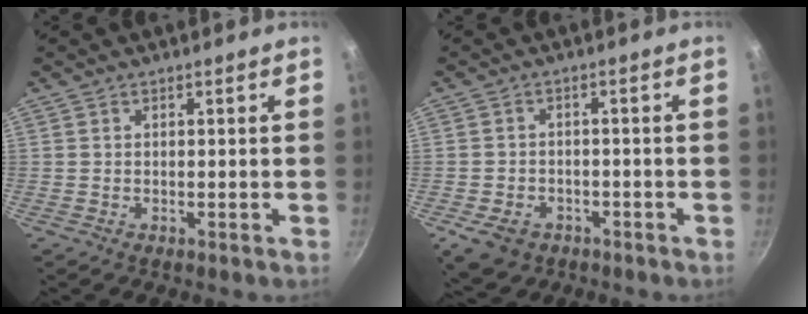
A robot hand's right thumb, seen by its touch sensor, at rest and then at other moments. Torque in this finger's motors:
{"motor_torque": [0.61, 0.25, -0.18, -0.09, 0.03]}